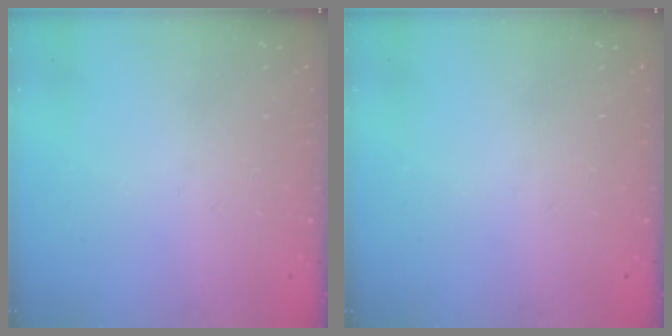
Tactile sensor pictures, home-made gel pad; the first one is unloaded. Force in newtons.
{"total": 0.0}